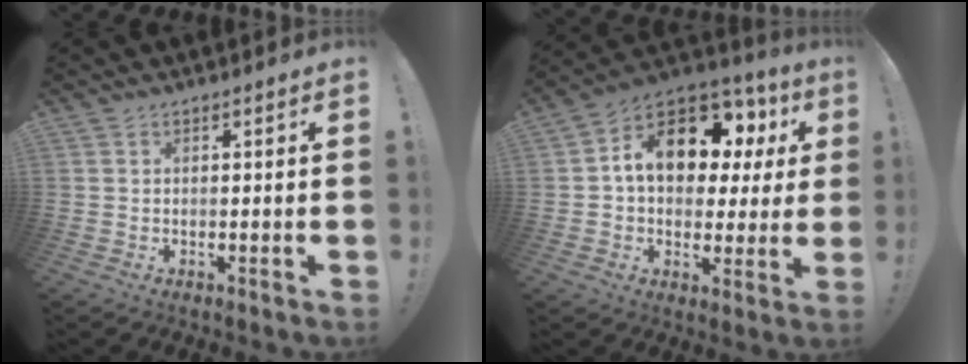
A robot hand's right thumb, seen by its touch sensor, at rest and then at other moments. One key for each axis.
{"total": 15.6, "fx": 5.9, "fy": 9.8, "fz": 10.6, "tx": -0.158, "ty": -0.030, "tz": 0.101}